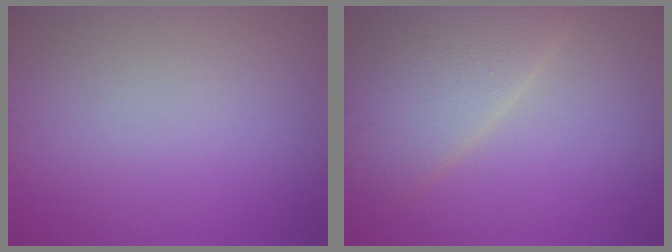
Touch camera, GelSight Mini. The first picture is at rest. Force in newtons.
{"total": 5.4, "press": 5.4, "slide": 0.2}